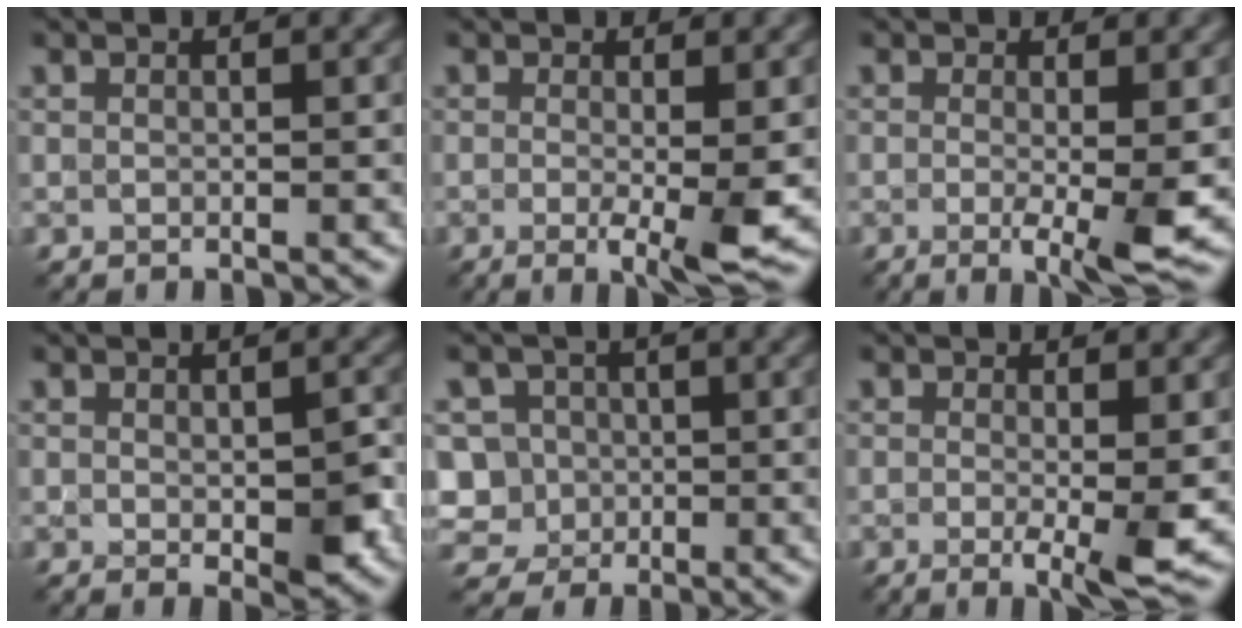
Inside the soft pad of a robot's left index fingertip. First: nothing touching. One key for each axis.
{"total": 3.9, "fx": -0.6, "fy": 0.5, "fz": 3.8, "tx": -0.058, "ty": -0.013, "tz": -0.006}
{"total": 4.1, "fx": -0.6, "fy": 0.5, "fz": 4.0, "tx": -0.061, "ty": -0.013, "tz": -0.007}
{"total": 3.2, "fx": -0.4, "fy": 1.1, "fz": 3.0, "tx": -0.045, "ty": -0.006, "tz": 0.002}
{"total": 5.9, "fx": -0.7, "fy": 5.7, "fz": 1.4, "tx": -0.027, "ty": 0.026, "tz": -0.031}
{"total": 3.5, "fx": -0.5, "fy": 0.4, "fz": 3.4, "tx": -0.051, "ty": -0.013, "tz": -0.005}